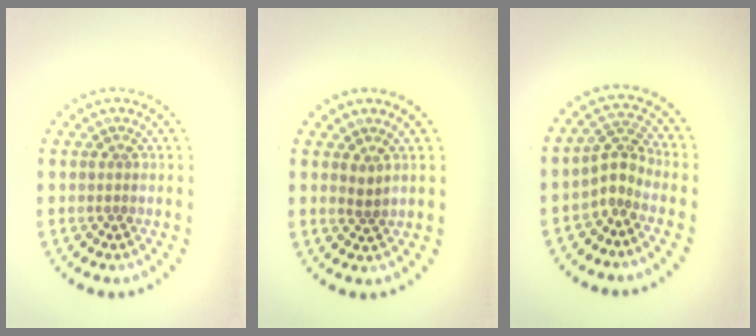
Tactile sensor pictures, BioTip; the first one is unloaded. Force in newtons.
{"total": 1.0, "press": 0.8, "slide": 0.5}
{"total": 2.2, "press": 1.5, "slide": 1.6}